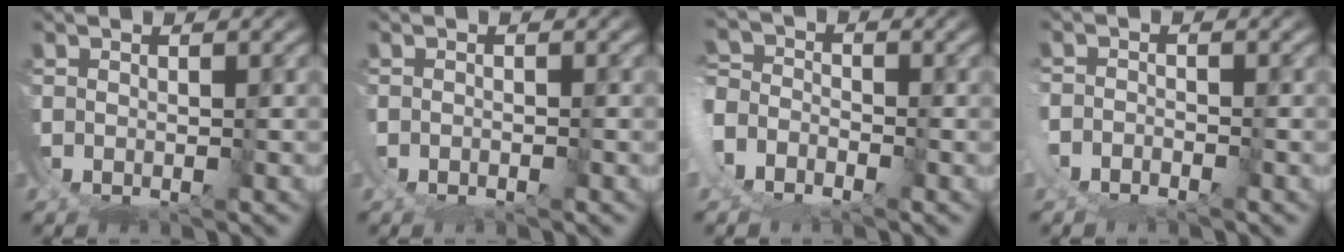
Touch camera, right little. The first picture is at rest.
{"total": 0.5, "force": [-0.1, -0.5, 0.0], "torque": [0.008, 0.002, -0.003]}
{"total": 4.2, "force": [-2.1, 3.6, 0.0], "torque": [-0.023, -0.007, -0.045]}
{"total": 1.9, "force": [-1.8, 0.6, -0.3], "torque": [0.009, 0.000, -0.033]}